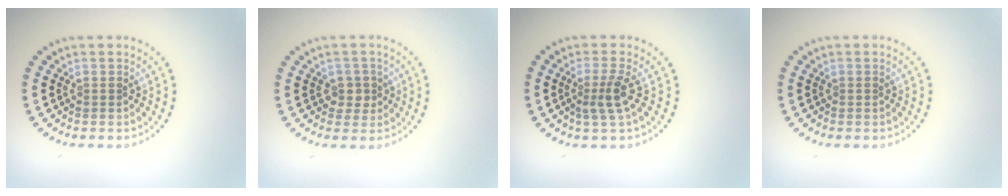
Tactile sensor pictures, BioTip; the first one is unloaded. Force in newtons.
{"total": 1.6, "press": 1.4, "slide": 0.7}
{"total": 2.4, "press": 1.7, "slide": 1.6}
{"total": 0.0}